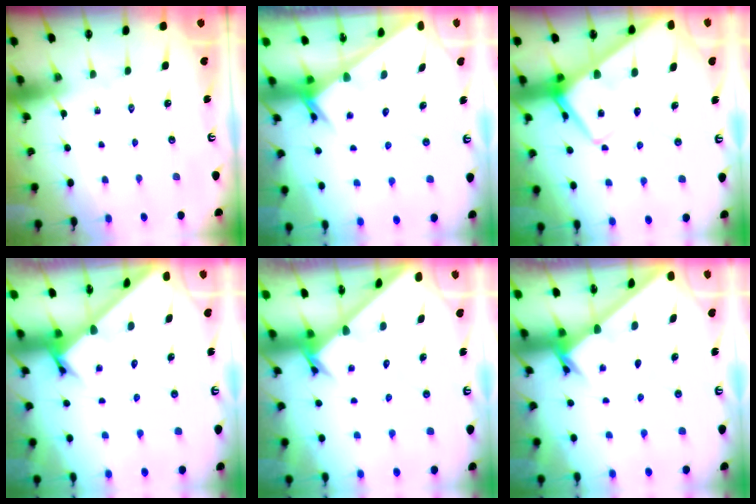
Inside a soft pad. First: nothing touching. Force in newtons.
{"total": 2.5, "press": 2.5, "slide": 0.1}
{"total": 11.8, "press": 11.7, "slide": 1.1}
{"total": 2.5, "press": 2.5, "slide": 0.2}
{"total": 2.4, "press": 2.4, "slide": 0.1}
{"total": 1.9, "press": 1.9, "slide": 0.1}